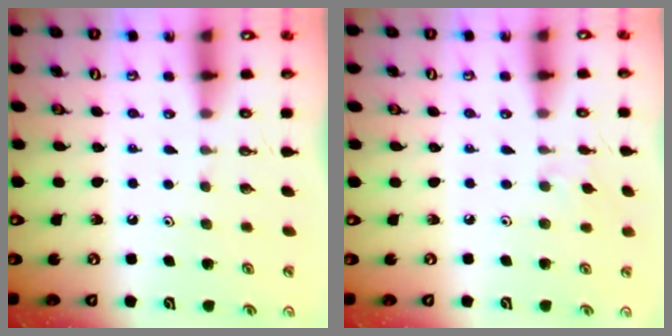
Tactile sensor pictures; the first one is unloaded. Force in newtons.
{"total": 3.5, "press": 3.4, "slide": 0.6}